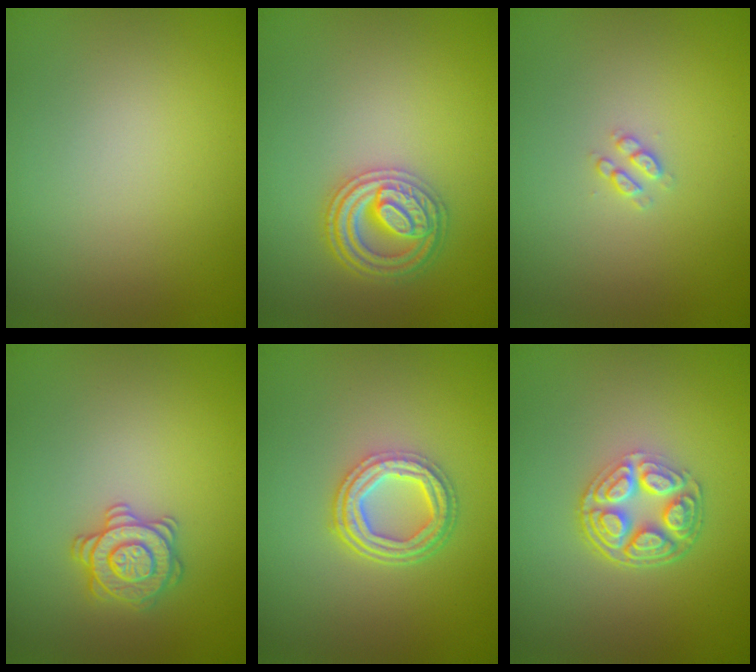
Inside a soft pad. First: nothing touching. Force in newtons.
{"total": 4.1, "press": 3.7, "slide": 1.6}
{"total": 1.2, "press": 1.1, "slide": 0.3}
{"total": 2.9, "press": 2.9, "slide": 0.1}
{"total": 4.4, "press": 3.3, "slide": 2.8}
{"total": 5.0, "press": 3.7, "slide": 3.3}